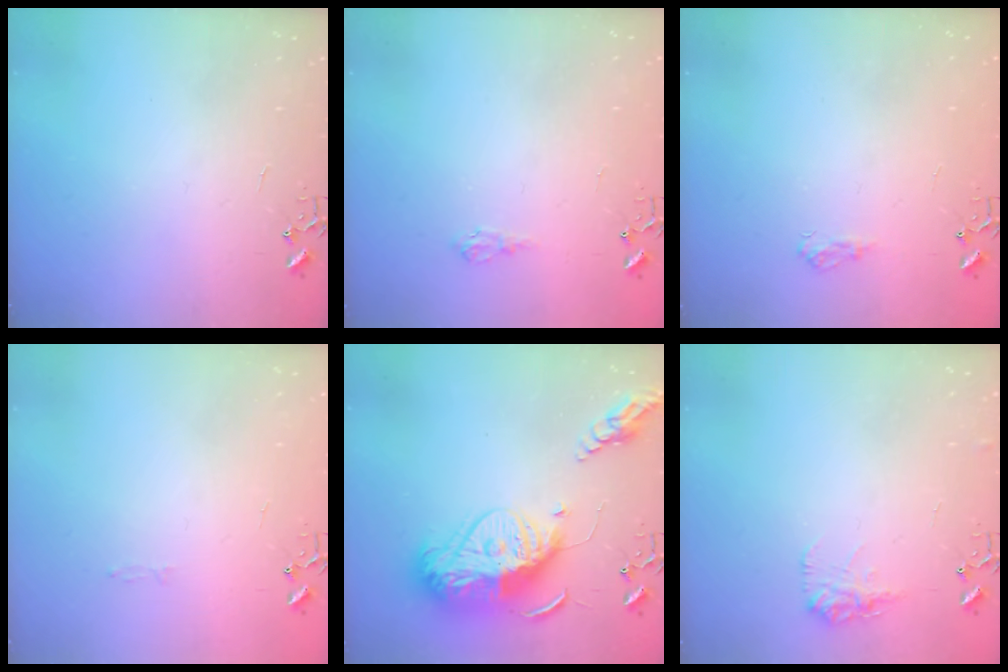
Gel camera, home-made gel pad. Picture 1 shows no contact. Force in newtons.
{"total": 5.5, "press": 5.5, "slide": 0.7}
{"total": 7.5, "press": 7.4, "slide": 0.9}
{"total": 2.8, "press": 2.8, "slide": 0.4}
{"total": 20.4, "press": 20.4, "slide": 1.7}
{"total": 9.8, "press": 9.8, "slide": 0.4}